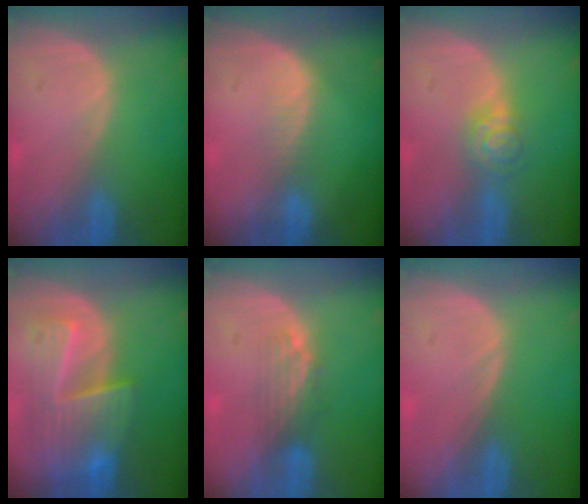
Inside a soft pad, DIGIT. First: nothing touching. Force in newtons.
{"total": 2.0, "press": 2.0, "slide": 0.1}
{"total": 4.4, "press": 3.9, "slide": 2.0}
{"total": 9.3, "press": 8.3, "slide": 4.3}
{"total": 3.3, "press": 2.8, "slide": 1.6}
{"total": 0.0}